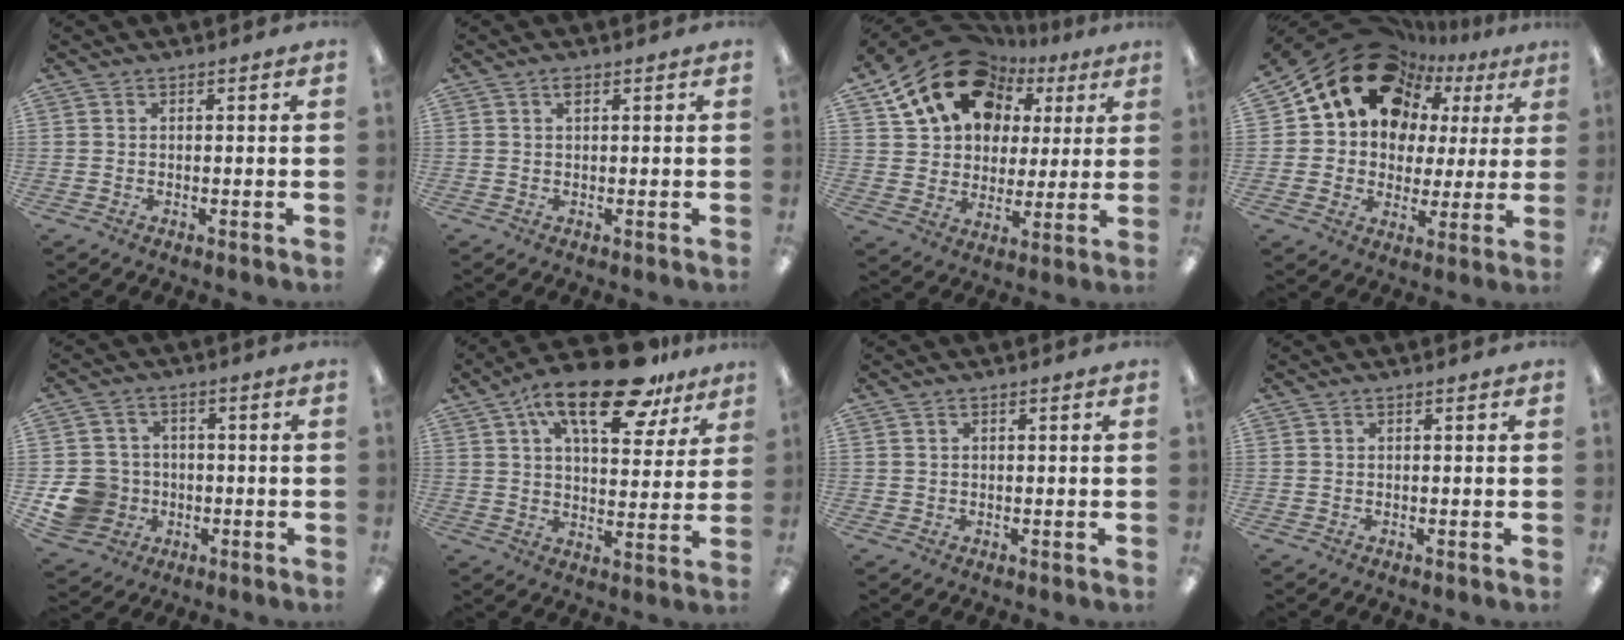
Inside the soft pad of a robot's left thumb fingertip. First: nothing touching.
{"total": 1.3, "force": [0.7, 0.5, 1.0], "torque": [-0.014, 0.000, 0.009]}
{"total": 20.4, "force": [11.8, 14.2, 8.7], "torque": [-0.168, -0.049, 0.224]}
{"total": 18.5, "force": [11.3, 12.6, 7.4], "torque": [-0.144, -0.066, 0.212]}
{"total": 10.1, "force": [-2.7, 9.2, 3.2], "torque": [-0.076, 0.024, -0.042]}
{"total": 19.9, "force": [12.0, 8.2, 13.6], "torque": [-0.205, -0.055, 0.194]}
{"total": 0.5, "force": [0.2, 0.5, 0.1], "torque": [-0.002, 0.004, 0.002]}
{"total": 0.0}